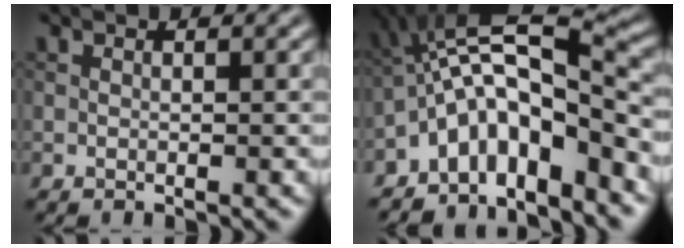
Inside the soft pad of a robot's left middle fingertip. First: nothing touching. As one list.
[{"total": 9.3, "force": [-3.8, 3.7, 7.7], "torque": [-0.111, 0.025, -0.076]}]